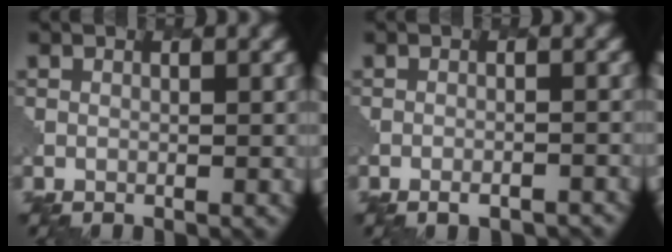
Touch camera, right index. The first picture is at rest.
{"total": 2.7, "force": [-2.3, 0.8, 1.3], "torque": [-0.017, 0.011, -0.029]}